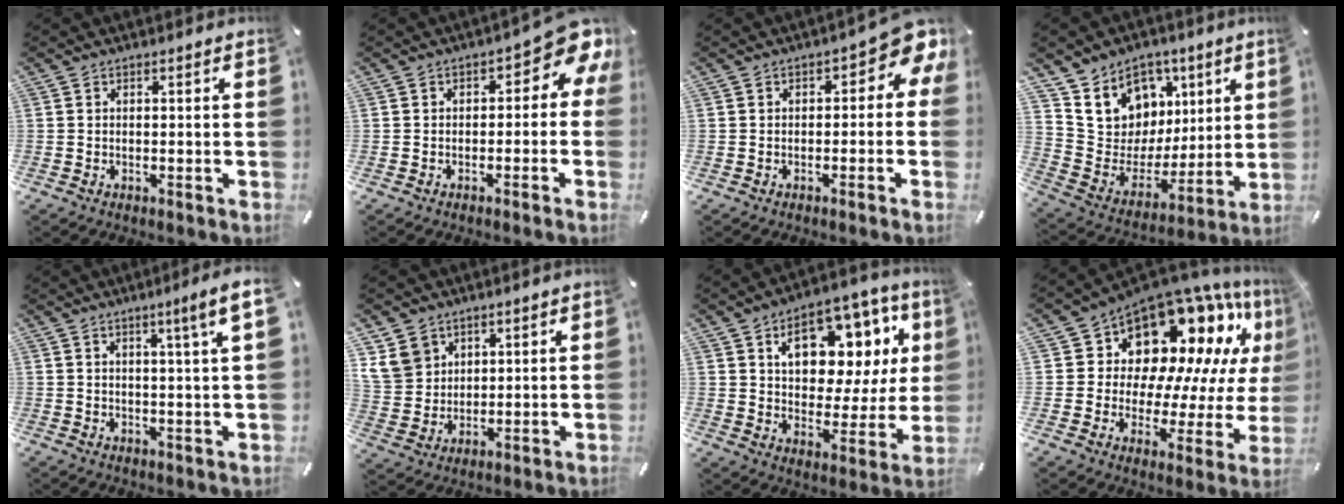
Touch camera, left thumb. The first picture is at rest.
{"total": 7.1, "force": [2.3, 3.8, 5.6], "torque": [-0.064, -0.025, 0.033]}
{"total": 6.2, "force": [1.6, 3.4, 4.9], "torque": [-0.058, -0.012, 0.020]}
{"total": 12.4, "force": [5.7, 10.9, 0.9], "torque": [-0.012, -0.068, 0.116]}
{"total": 6.2, "force": [3.1, -0.1, 5.4], "torque": [-0.092, -0.007, 0.047]}
{"total": 9.0, "force": [5.0, 7.4, 1.1], "torque": [-0.039, -0.021, 0.101]}
{"total": 15.3, "force": [8.3, 9.2, 9.0], "torque": [-0.136, -0.047, 0.140]}
{"total": 16.8, "force": [12.0, 9.5, 6.9], "torque": [-0.103, -0.118, 0.206]}